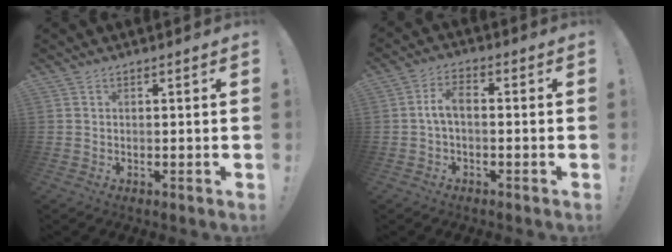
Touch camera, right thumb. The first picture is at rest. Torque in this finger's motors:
{"motor_torque": [0.82, 0.99, 0.71, -0.22, 0.03]}